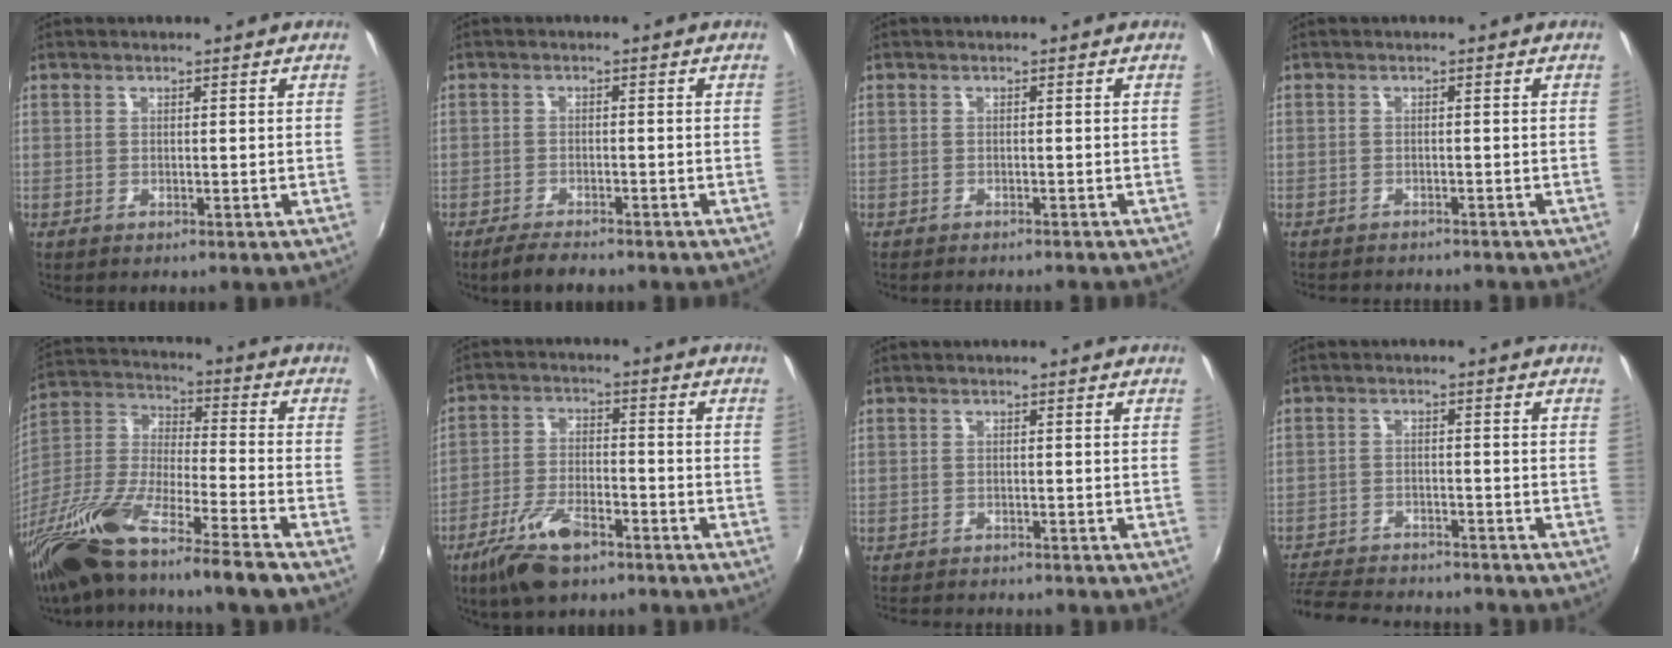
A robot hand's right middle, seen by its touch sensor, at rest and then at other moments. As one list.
[{"total": 4.0, "force": [-3.5, 0.9, 1.7], "torque": [-0.050, -0.011, -0.064]}, {"total": 2.8, "force": [-2.6, 0.4, 1.0], "torque": [-0.026, -0.014, -0.043]}, {"total": 5.6, "force": [-5.2, 1.2, 1.7], "torque": [-0.046, -0.015, -0.076]}, {"total": 21.8, "force": [-16.3, 1.2, 14.4], "torque": [-0.258, -0.042, -0.300]}, {"total": 10.5, "force": [-7.0, 3.9, 6.7], "torque": [-0.149, -0.011, -0.130]}, {"total": 5.4, "force": [-5.0, 1.0, 1.6], "torque": [-0.045, -0.018, -0.078]}, {"total": 14.5, "force": [-12.8, 4.0, 5.4], "torque": [-0.130, -0.013, -0.198]}]